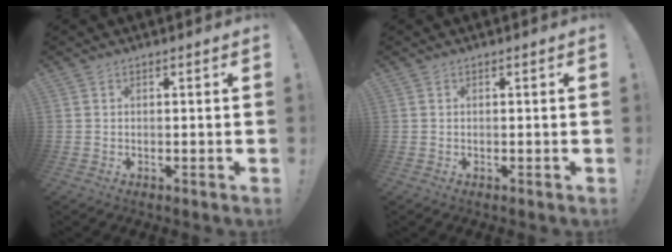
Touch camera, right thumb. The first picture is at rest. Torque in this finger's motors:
{"motor_torque": [0.00, 0.00, -0.06, 0.07, 0.00]}